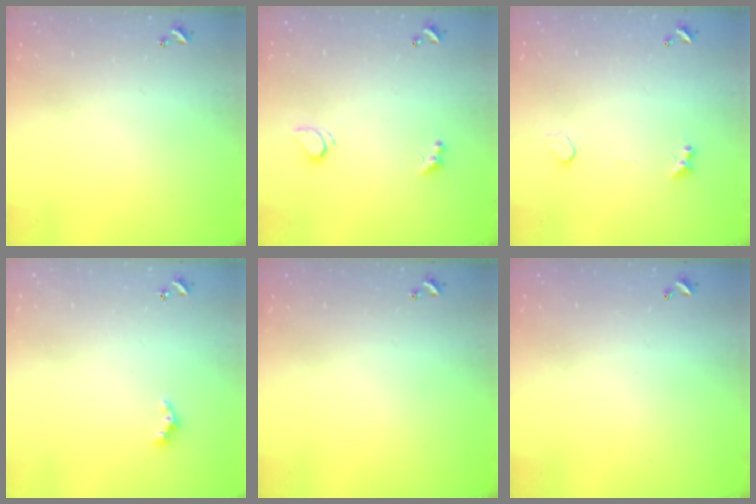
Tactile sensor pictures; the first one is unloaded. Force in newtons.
{"total": 2.2, "press": 2.1, "slide": 0.6}
{"total": 1.4, "press": 1.1, "slide": 0.9}
{"total": 3.6, "press": 3.6, "slide": 0.6}
{"total": 0.0}
{"total": 2.7, "press": 2.7, "slide": 0.1}